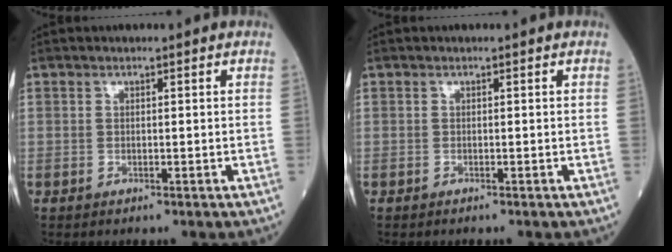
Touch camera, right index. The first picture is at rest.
{"total": 0.0}